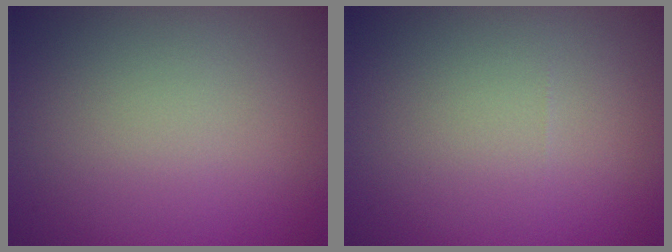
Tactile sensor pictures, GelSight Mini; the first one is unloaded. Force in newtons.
{"total": 0.0}